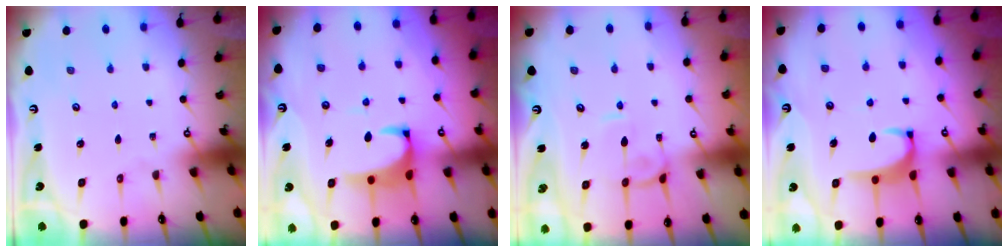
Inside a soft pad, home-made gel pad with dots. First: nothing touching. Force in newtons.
{"total": 3.1, "press": 2.9, "slide": 1.1}
{"total": 1.5, "press": 1.4, "slide": 0.5}
{"total": 3.1, "press": 3.1, "slide": 0.4}